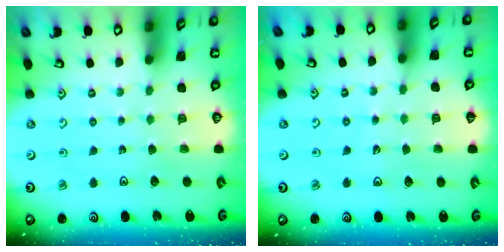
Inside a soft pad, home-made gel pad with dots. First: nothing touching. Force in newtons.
{"total": 3.5, "press": 3.2, "slide": 1.4}